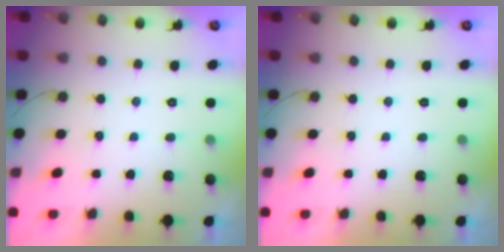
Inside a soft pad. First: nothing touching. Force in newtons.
{"total": 0.0}